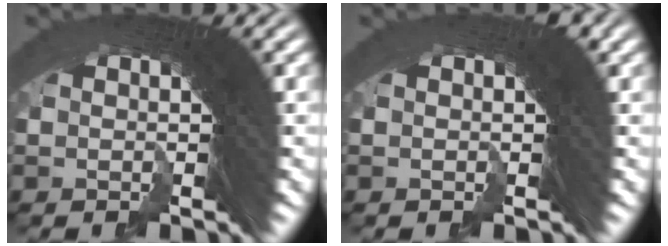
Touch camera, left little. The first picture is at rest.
{"total": 1.0, "force": [-0.1, 0.6, 0.8], "torque": [-0.005, 0.002, -0.003]}